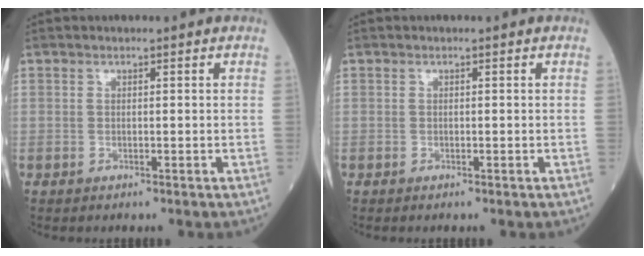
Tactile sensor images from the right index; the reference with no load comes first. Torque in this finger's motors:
{"motor_torque": [-0.08, 0.00, -0.03, -0.01]}